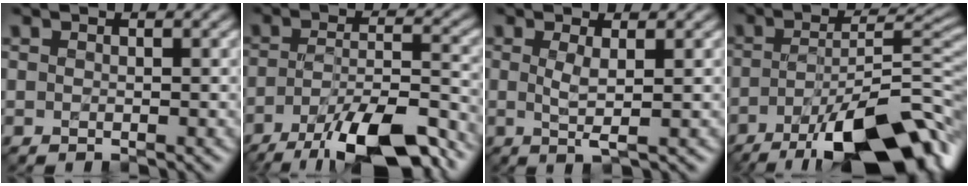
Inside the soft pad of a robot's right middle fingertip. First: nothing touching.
{"total": 12.2, "force": [-8.3, 3.5, 8.2], "torque": [-0.147, -0.003, -0.138]}
{"total": 2.2, "force": [0.2, 0.2, 2.2], "torque": [-0.044, -0.005, 0.003]}
{"total": 14.6, "force": [-8.1, 4.6, 11.2], "torque": [-0.183, -0.001, -0.134]}